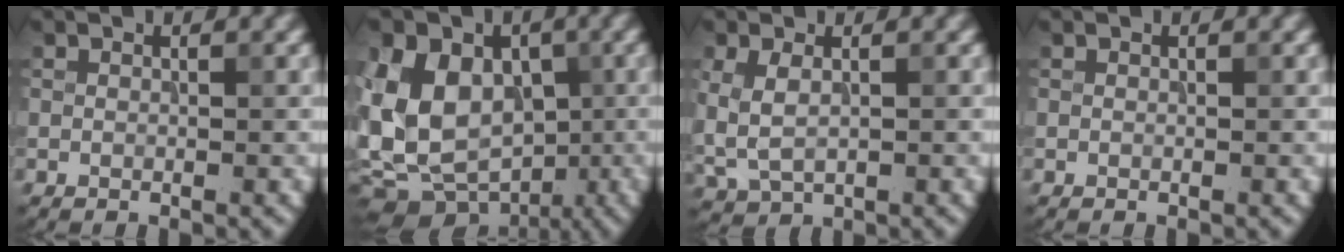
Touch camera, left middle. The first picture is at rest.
{"total": 13.2, "force": [-0.7, 10.3, 8.1], "torque": [-0.160, -0.003, -0.009]}
{"total": 3.6, "force": [0.3, 2.4, 2.7], "torque": [-0.066, -0.005, 0.012]}
{"total": 0.0}